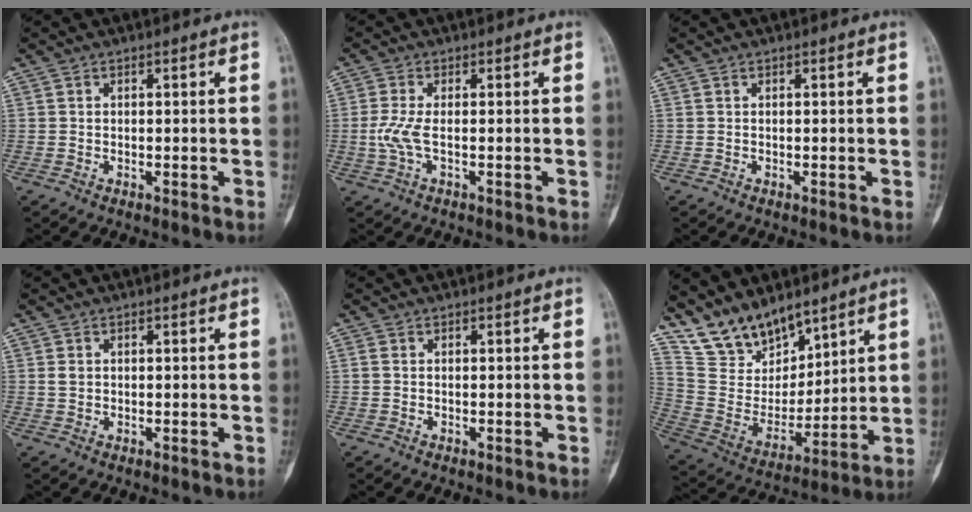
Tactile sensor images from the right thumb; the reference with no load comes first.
{"total": 4.1, "force": [-0.5, 1.4, 3.8], "torque": [-0.107, -0.002, -0.012]}
{"total": 0.0}
{"total": 1.2, "force": [0.2, 0.9, 0.6], "torque": [-0.009, 0.002, 0.007]}
{"total": 0.6, "force": [0.1, 0.4, 0.4], "torque": [-0.013, 0.000, 0.003]}
{"total": 14.0, "force": [11.5, 6.3, 4.8], "torque": [-0.058, -0.065, 0.236]}